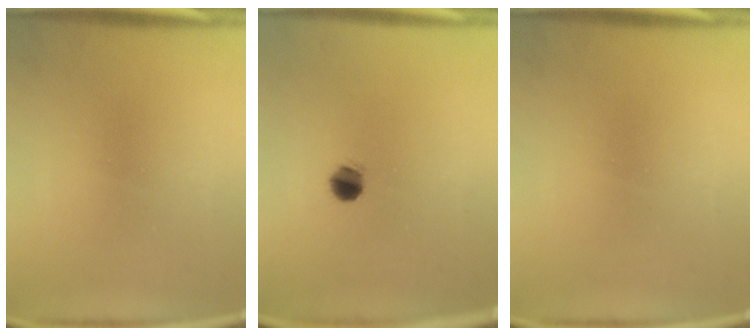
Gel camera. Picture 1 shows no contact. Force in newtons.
{"total": 4.0}
{"total": 0.0}